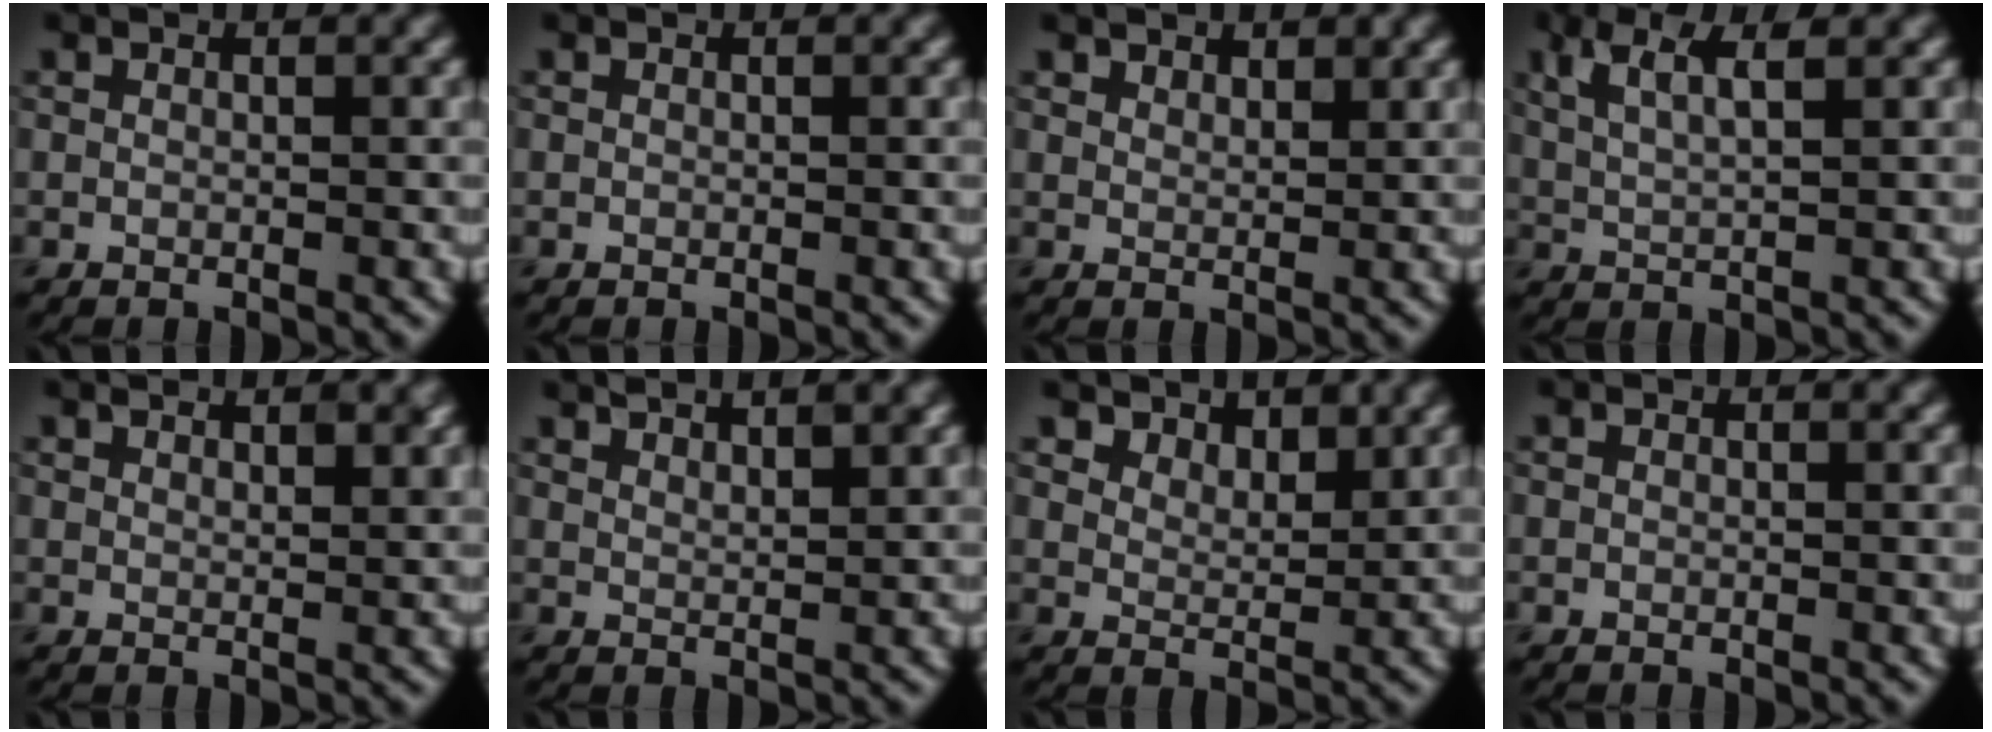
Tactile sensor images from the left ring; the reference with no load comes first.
{"total": 0.0}
{"total": 1.9, "force": [1.7, 0.8, 0.5], "torque": [-0.009, -0.009, 0.033]}
{"total": 3.9, "force": [2.1, 1.1, 3.1], "torque": [-0.056, 0.007, 0.040]}
{"total": 2.1, "force": [1.7, 0.5, 1.0], "torque": [-0.008, -0.002, 0.029]}
{"total": 2.5, "force": [2.2, 0.5, 1.2], "torque": [-0.004, 0.006, 0.029]}
{"total": 4.6, "force": [3.8, 2.2, 1.4], "torque": [-0.044, -0.023, 0.079]}
{"total": 0.0}